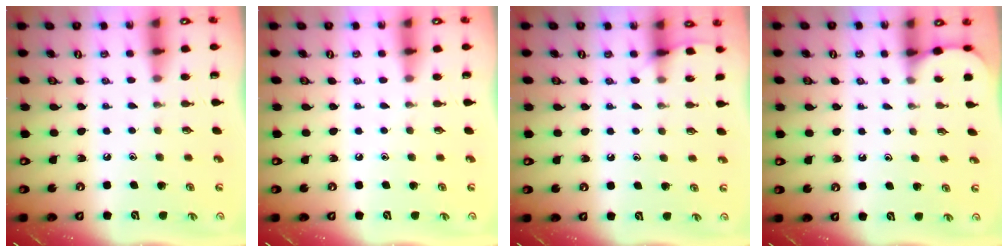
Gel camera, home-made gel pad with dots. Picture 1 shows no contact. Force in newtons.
{"total": 0.0}
{"total": 5.6, "press": 5.5, "slide": 0.7}
{"total": 1.8, "press": 1.8, "slide": 0.2}